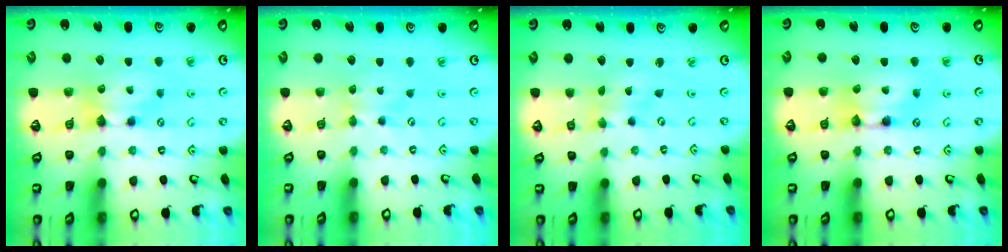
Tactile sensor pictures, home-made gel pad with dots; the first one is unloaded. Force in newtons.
{"total": 2.1, "press": 2.1, "slide": 0.5}
{"total": 2.3, "press": 2.1, "slide": 0.9}
{"total": 2.6, "press": 2.6, "slide": 0.2}